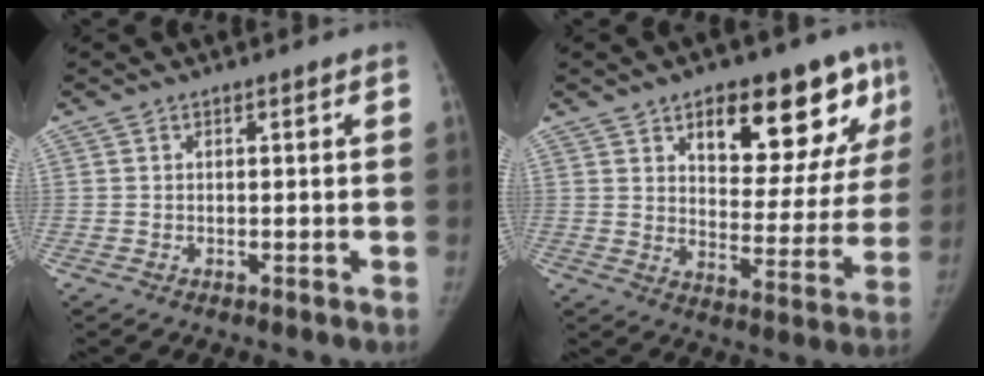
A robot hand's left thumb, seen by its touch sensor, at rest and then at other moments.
{"total": 20.1, "force": [10.7, 9.1, 14.3], "torque": [-0.134, -0.045, 0.151]}